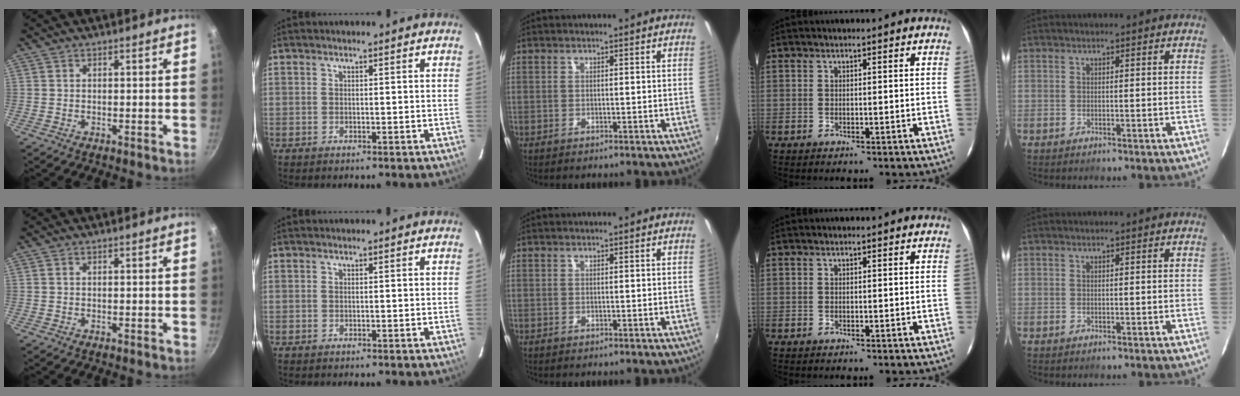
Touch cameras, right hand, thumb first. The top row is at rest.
{}